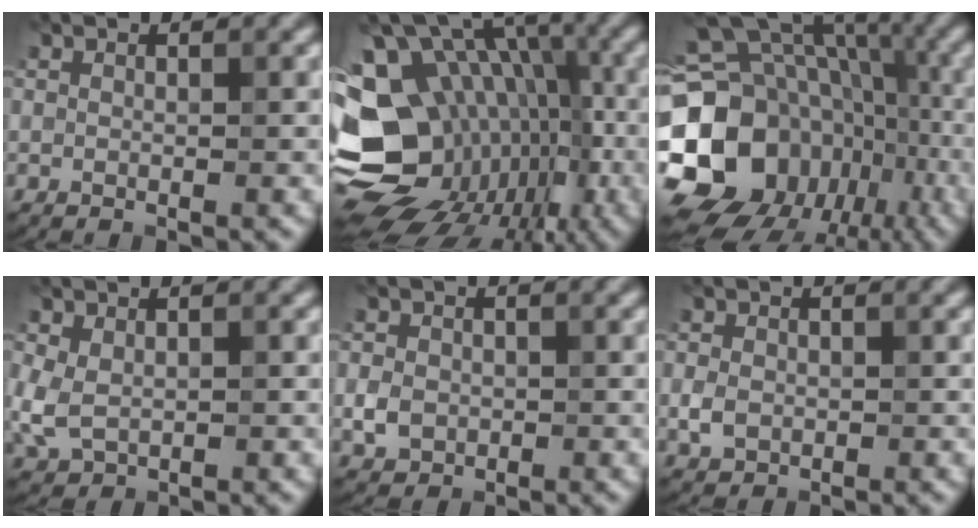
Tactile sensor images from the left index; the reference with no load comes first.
{"total": 19.4, "force": [-4.6, 15.0, 11.4], "torque": [-0.196, -0.005, -0.044]}
{"total": 21.2, "force": [-4.9, 18.2, 9.6], "torque": [-0.181, 0.003, -0.095]}
{"total": 3.7, "force": [-0.5, 2.6, 2.6], "torque": [-0.069, -0.010, -0.008]}
{"total": 2.3, "force": [-0.4, 2.0, 1.1], "torque": [-0.019, -0.002, -0.012]}
{"total": 2.0, "force": [-0.3, 1.6, 1.1], "torque": [-0.022, -0.003, -0.010]}